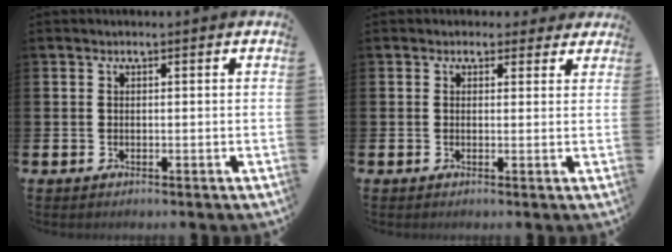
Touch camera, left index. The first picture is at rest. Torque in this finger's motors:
{"motor_torque": [1.58, -0.56, 0.18, 0.07]}